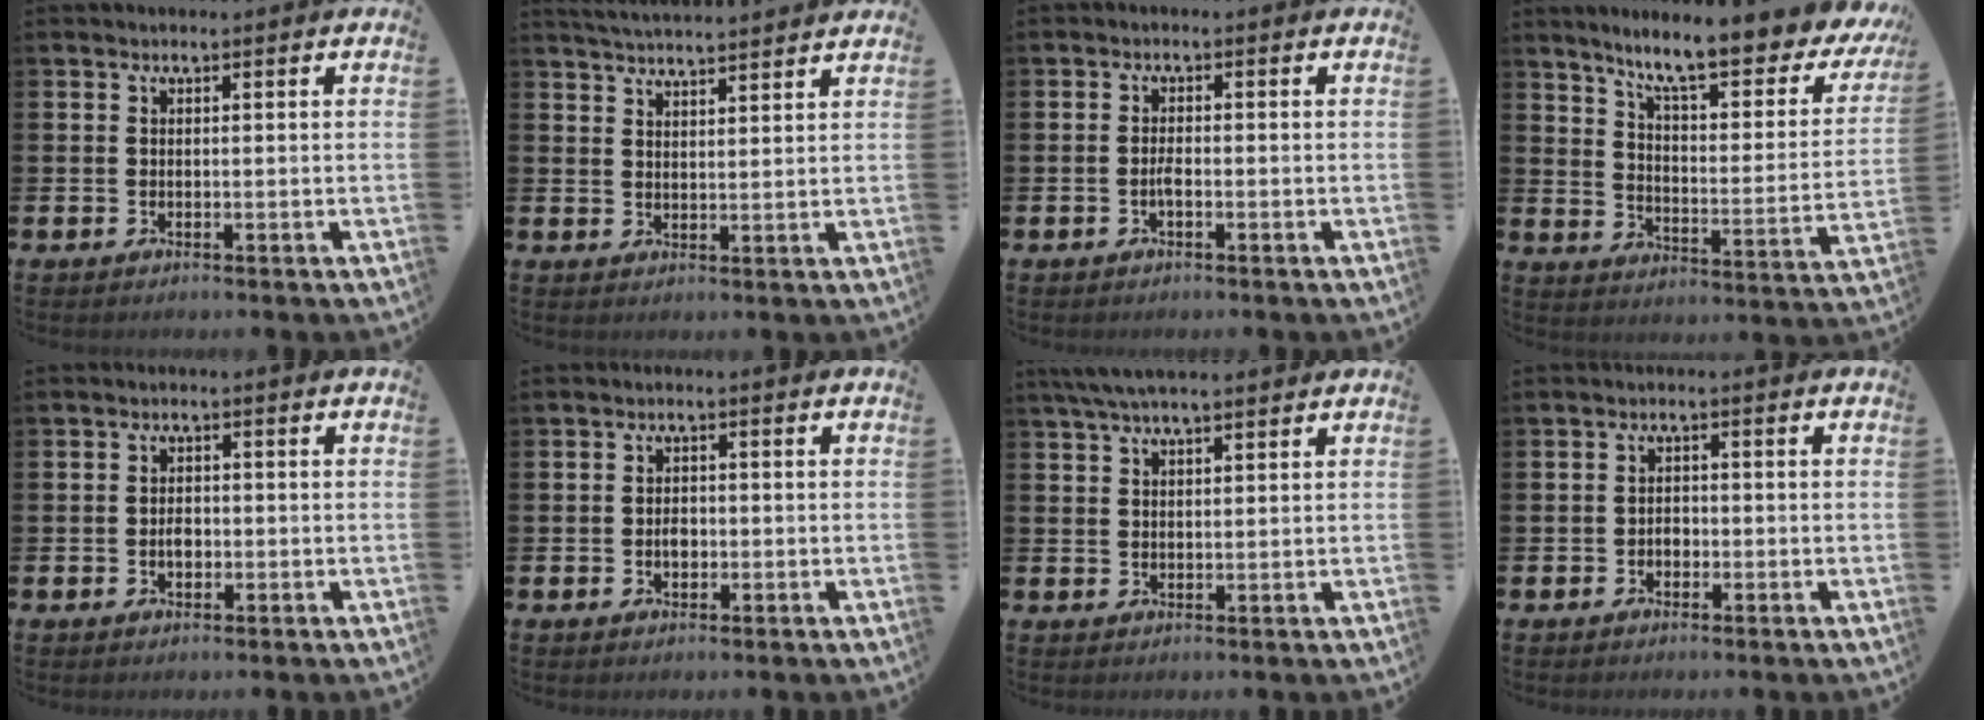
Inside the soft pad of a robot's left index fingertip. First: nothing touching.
{"total": 4.0, "force": [4.0, -0.4, 0.1], "torque": [-0.016, -0.020, 0.073]}
{"total": 1.3, "force": [-0.6, 0.4, 1.2], "torque": [-0.016, -0.001, -0.013]}
{"total": 9.8, "force": [8.4, 1.3, 4.9], "torque": [-0.108, -0.065, 0.134]}
{"total": 2.0, "force": [-0.4, 1.4, 1.4], "torque": [-0.004, -0.004, -0.013]}
{"total": 1.9, "force": [-0.4, 1.4, 1.3], "torque": [-0.002, -0.004, -0.013]}
{"total": 4.6, "force": [3.9, 0.8, 2.3], "torque": [-0.048, -0.005, 0.070]}
{"total": 1.4, "force": [-0.6, 1.1, 0.6], "torque": [-0.006, 0.002, -0.015]}